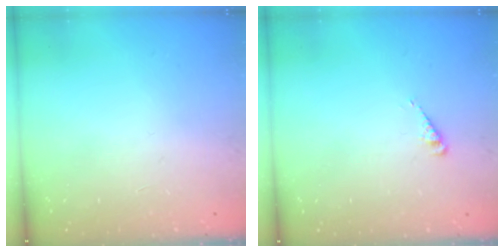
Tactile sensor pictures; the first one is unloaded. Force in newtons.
{"total": 2.7, "press": 2.7, "slide": 0.3}